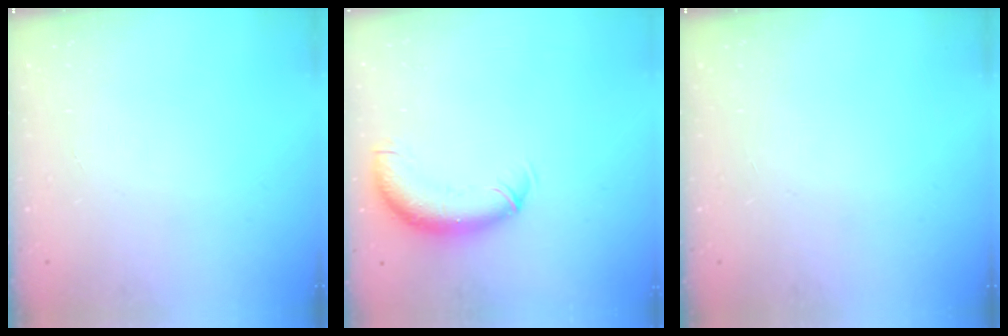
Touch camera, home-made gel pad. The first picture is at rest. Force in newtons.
{"total": 10.9, "press": 10.6, "slide": 2.3}
{"total": 0.0}